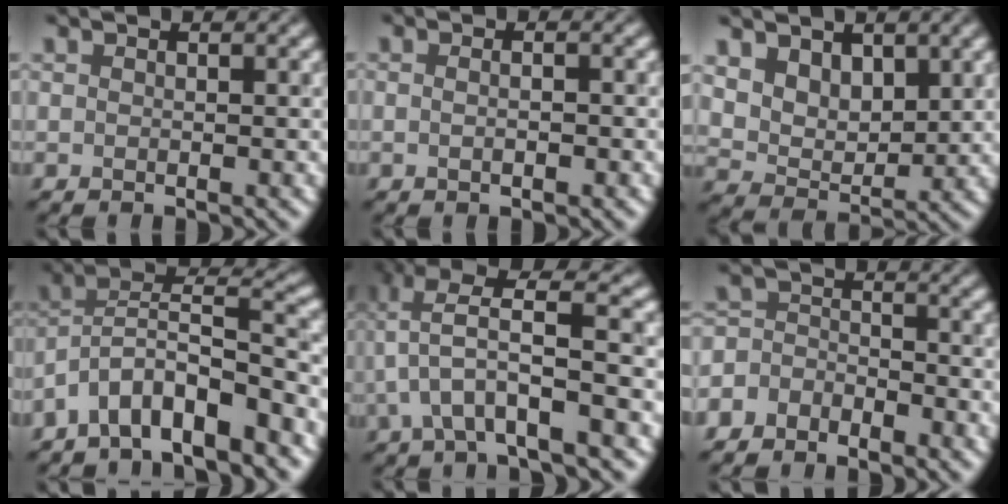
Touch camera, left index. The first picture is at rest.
{"total": 3.1, "force": [0.6, 1.8, 2.4], "torque": [-0.007, 0.026, -0.026]}
{"total": 4.2, "force": [2.8, 2.7, 1.8], "torque": [-0.047, -0.019, 0.065]}
{"total": 8.4, "force": [-6.0, 2.5, 5.4], "torque": [-0.079, 0.016, -0.107]}
{"total": 6.8, "force": [-0.4, 1.7, 6.6], "torque": [-0.128, 0.014, -0.007]}
{"total": 3.4, "force": [-3.2, 1.3, 0.3], "torque": [-0.002, 0.004, -0.062]}